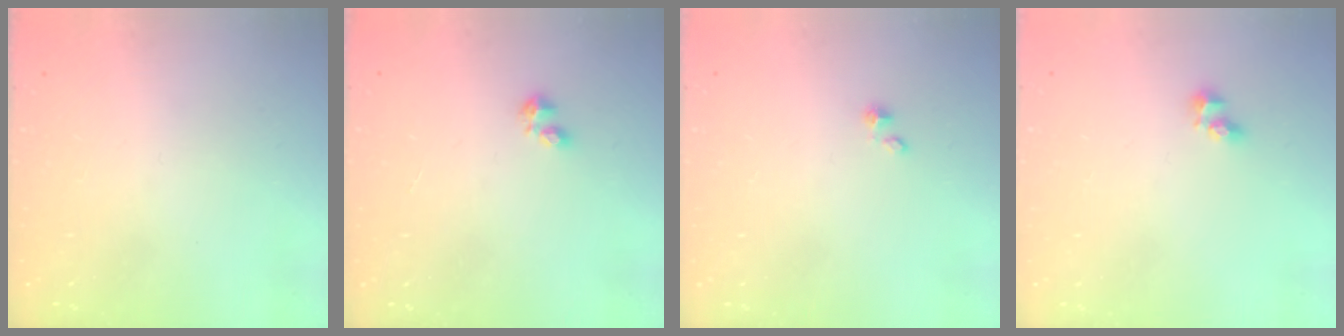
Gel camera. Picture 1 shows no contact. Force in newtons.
{"total": 2.4, "press": 2.3, "slide": 0.6}
{"total": 1.5, "press": 1.5, "slide": 0.0}
{"total": 2.7, "press": 2.5, "slide": 1.0}